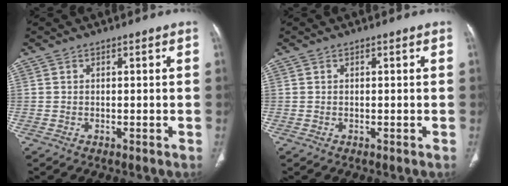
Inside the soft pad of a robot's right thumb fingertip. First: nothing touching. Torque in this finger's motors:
{"motor_torque": [0.00, 0.02, 0.00, 0.00, 0.00]}